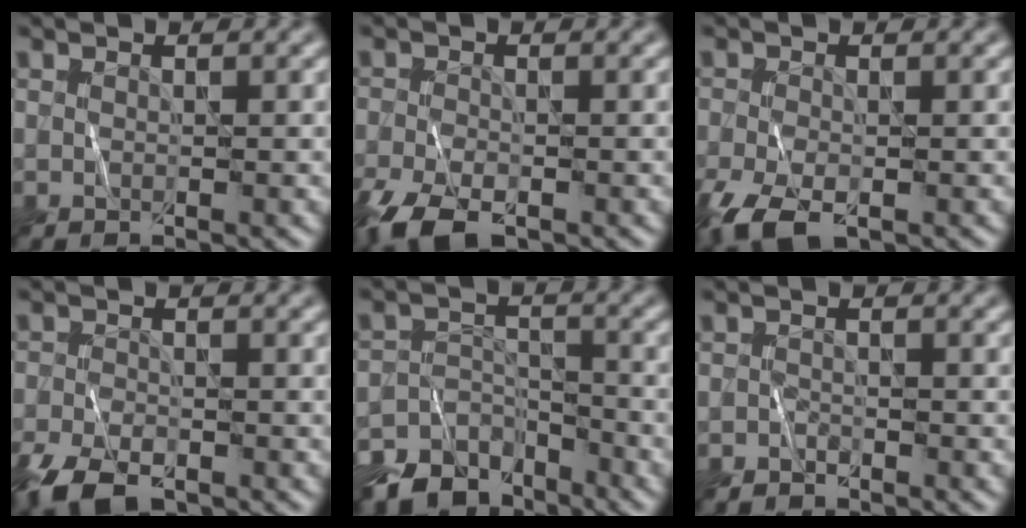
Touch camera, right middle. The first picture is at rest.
{"total": 6.1, "force": [-4.2, 2.6, 3.6], "torque": [-0.073, -0.017, -0.082]}
{"total": 5.1, "force": [-3.0, 2.4, 3.4], "torque": [-0.077, -0.013, -0.058]}
{"total": 5.6, "force": [-4.0, 2.5, 3.0], "torque": [-0.060, -0.014, -0.081]}
{"total": 7.9, "force": [-6.1, 4.4, 2.4], "torque": [-0.031, -0.010, -0.106]}
{"total": 1.0, "force": [-0.9, 0.5, 0.1], "torque": [0.000, 0.001, -0.016]}